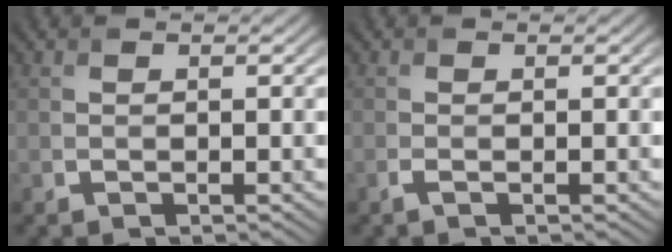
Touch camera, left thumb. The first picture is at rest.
{"total": 0.7, "force": [-0.3, 0.1, 0.6], "torque": [-0.016, -0.002, -0.008]}